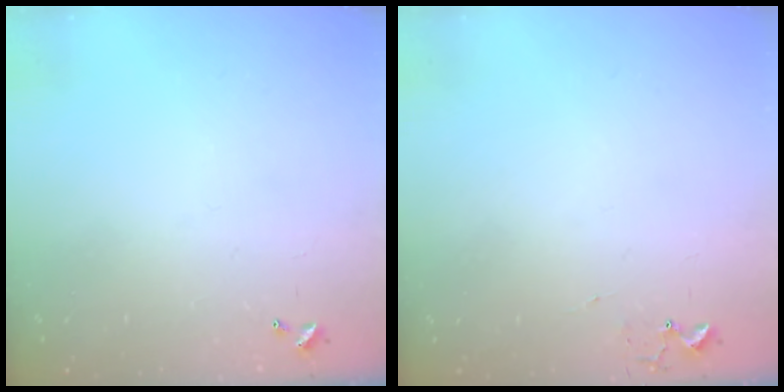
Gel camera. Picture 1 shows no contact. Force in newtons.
{"total": 5.4, "press": 5.4, "slide": 0.7}